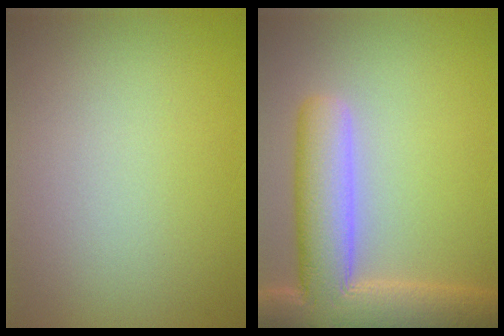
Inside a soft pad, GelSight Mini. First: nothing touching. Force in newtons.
{"total": 9.7, "press": 9.6, "slide": 1.2}